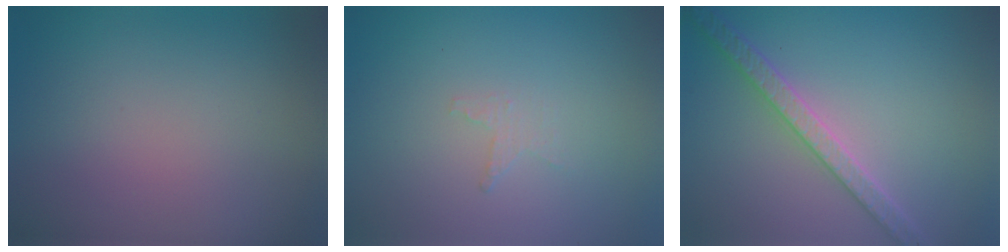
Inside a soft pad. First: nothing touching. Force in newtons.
{"total": 0.9, "press": 0.8, "slide": 0.3}
{"total": 3.8, "press": 3.7, "slide": 0.8}